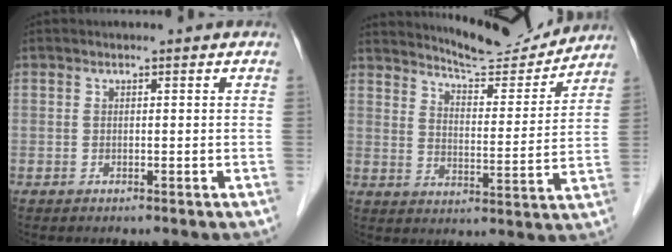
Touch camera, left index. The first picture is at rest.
{"total": 12.4, "force": [12.0, 1.2, 2.8], "torque": [-0.043, -0.018, 0.169]}